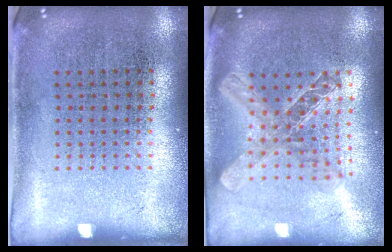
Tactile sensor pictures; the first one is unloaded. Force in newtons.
{"total": 2.1, "press": 1.7, "slide": 1.1}